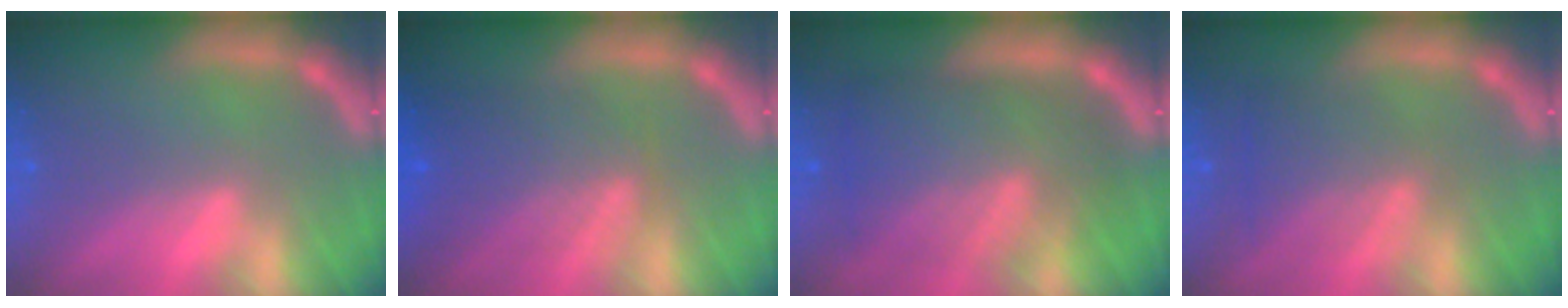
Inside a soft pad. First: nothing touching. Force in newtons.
{"total": 6.1}
{"total": 9.4}
{"total": 4.5}